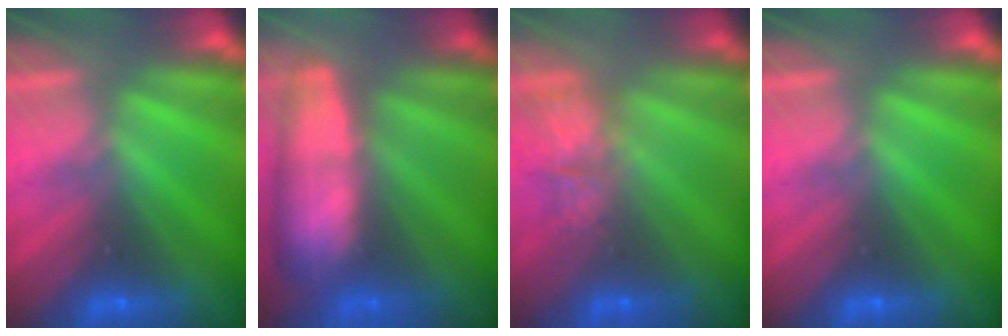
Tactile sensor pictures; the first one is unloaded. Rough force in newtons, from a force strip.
{"total": 9.4}
{"total": 4.7}
{"total": 0.0}